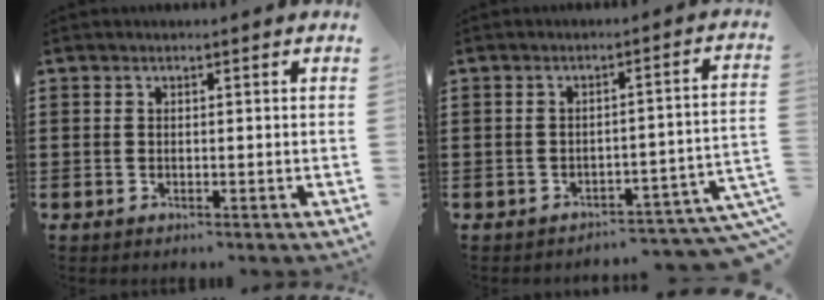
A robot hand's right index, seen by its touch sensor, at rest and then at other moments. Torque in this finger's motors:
{"motor_torque": [-0.60, 1.23, 0.24, 0.01]}